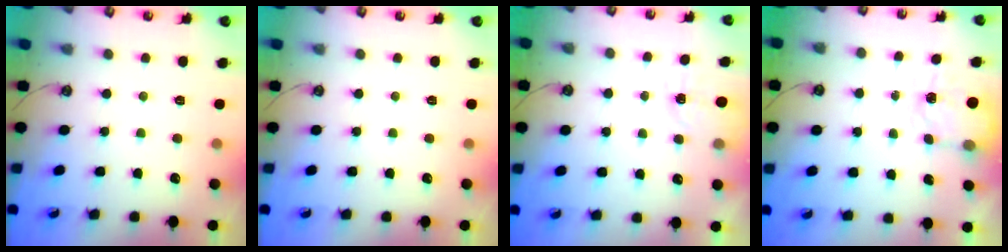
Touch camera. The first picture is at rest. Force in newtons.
{"total": 0.0}
{"total": 5.3, "press": 5.2, "slide": 0.4}
{"total": 3.9, "press": 3.8, "slide": 0.6}